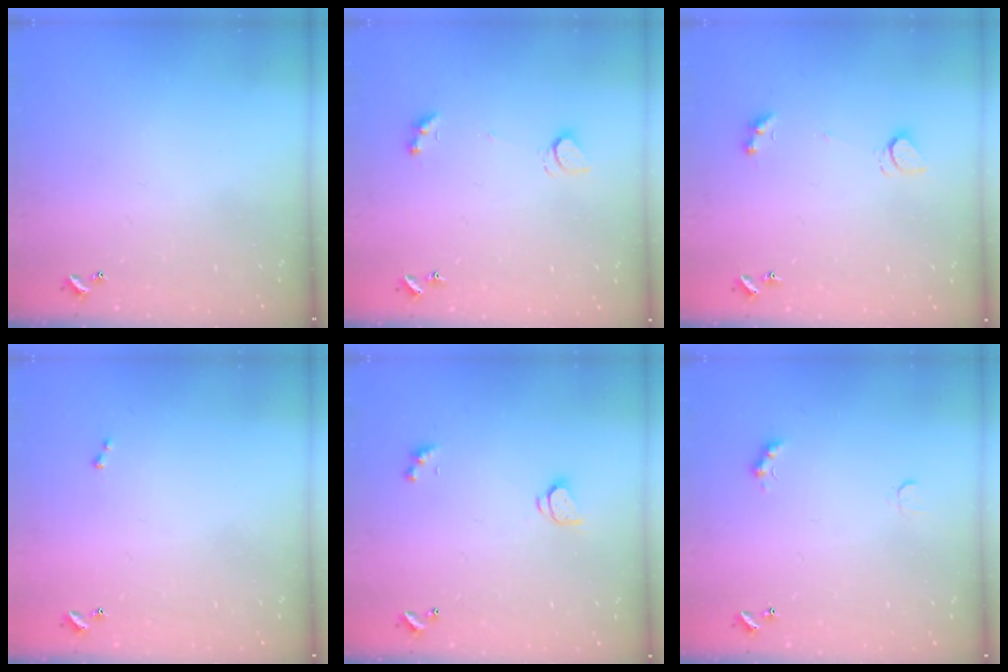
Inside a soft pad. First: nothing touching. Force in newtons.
{"total": 1.4, "press": 1.2, "slide": 0.6}
{"total": 1.4, "press": 1.2, "slide": 0.6}
{"total": 0.0}
{"total": 1.6, "press": 1.5, "slide": 0.4}
{"total": 2.4, "press": 2.3, "slide": 0.5}